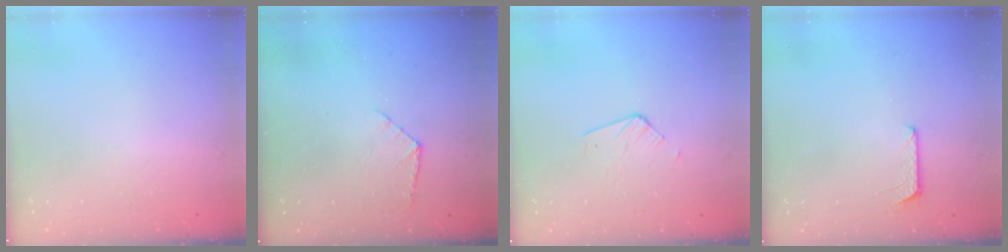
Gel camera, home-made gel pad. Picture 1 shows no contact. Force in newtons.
{"total": 7.8, "press": 7.8, "slide": 0.5}
{"total": 3.7, "press": 3.7, "slide": 0.3}
{"total": 6.1, "press": 6.1, "slide": 0.5}